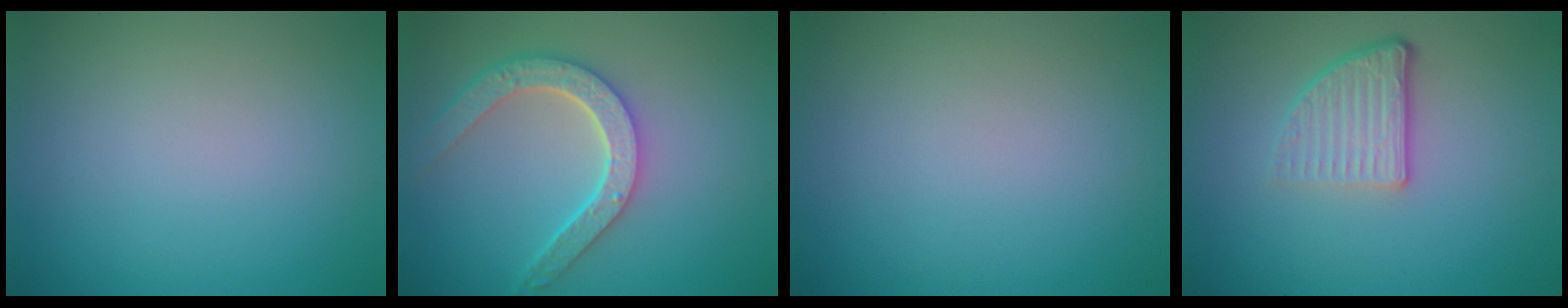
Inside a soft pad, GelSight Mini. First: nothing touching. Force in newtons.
{"total": 4.8, "press": 3.9, "slide": 2.8}
{"total": 0.0}
{"total": 3.8, "press": 2.5, "slide": 2.8}